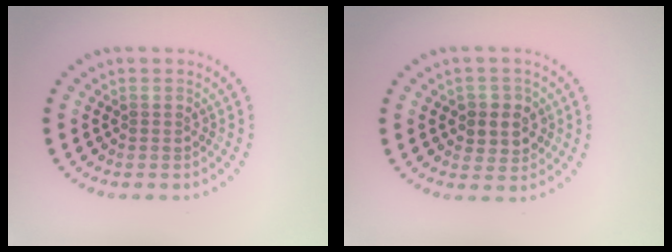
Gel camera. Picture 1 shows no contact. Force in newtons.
{"total": 2.9, "press": 2.8, "slide": 0.9}